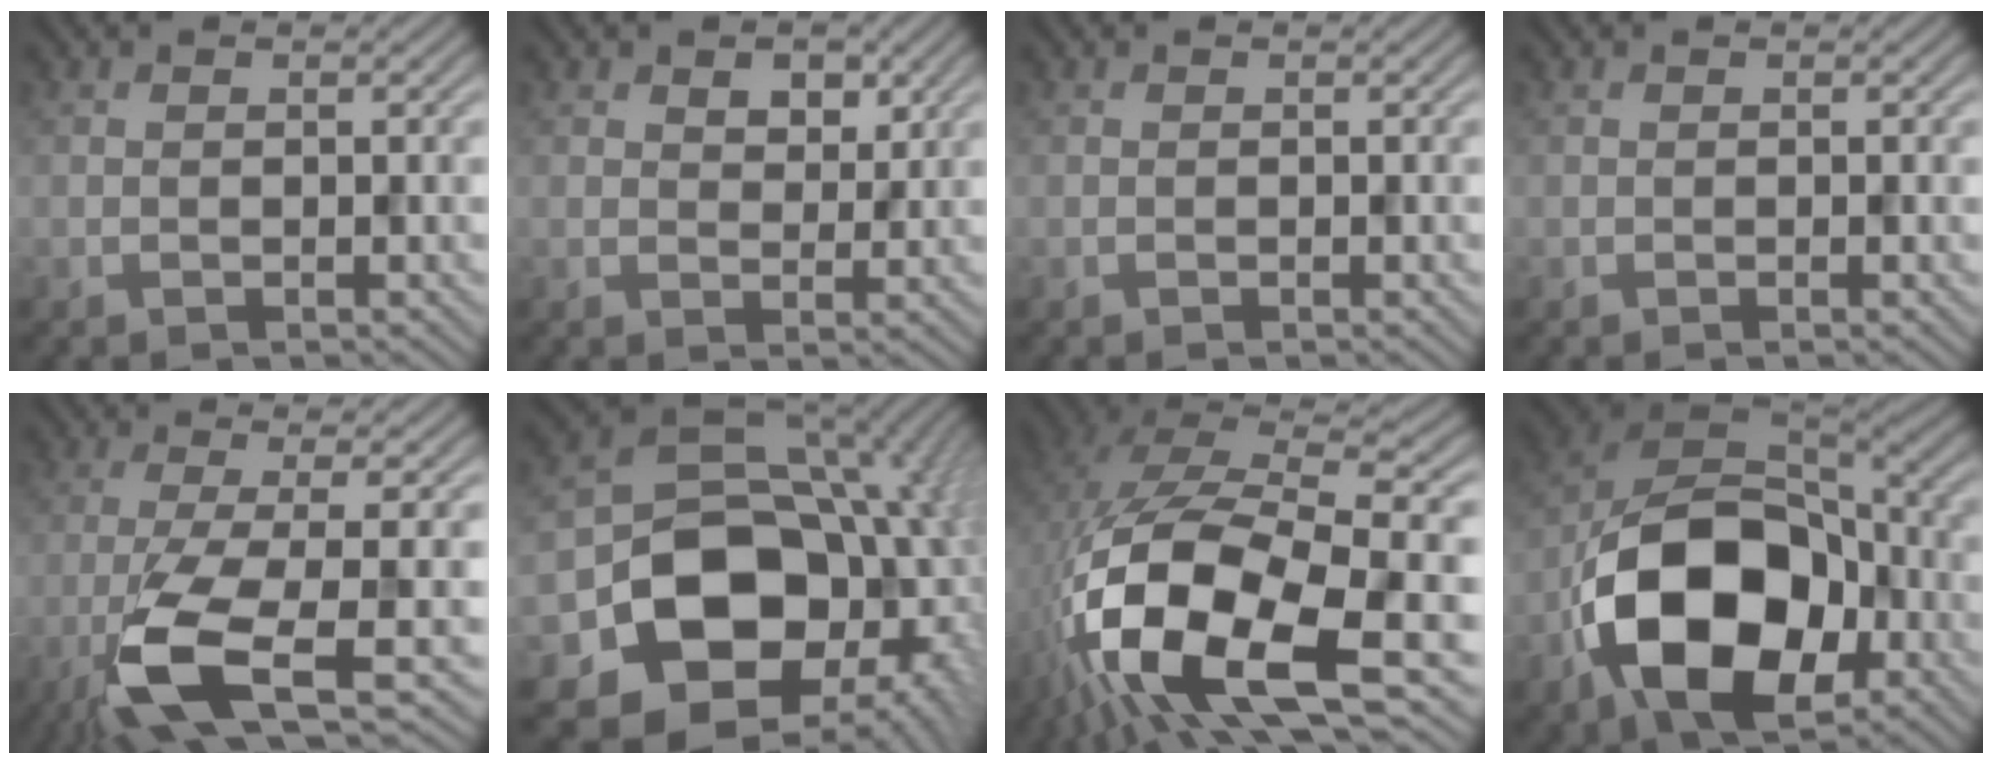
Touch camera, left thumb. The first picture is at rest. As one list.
[{"total": 3.1, "force": [1.8, 1.9, 1.7], "torque": [-0.029, -0.004, 0.029]}, {"total": 0.0}, {"total": 0.0}, {"total": 10.3, "force": [-4.1, 2.2, 9.2], "torque": [-0.165, -0.009, -0.084]}, {"total": 19.5, "force": [-6.2, 14.8, 11.1], "torque": [-0.210, -0.055, -0.071]}, {"total": 17.8, "force": [-4.7, 7.6, 15.4], "torque": [-0.331, -0.019, -0.073]}, {"total": 17.3, "force": [-6.2, 10.8, 12.1], "torque": [-0.228, -0.031, -0.117]}]